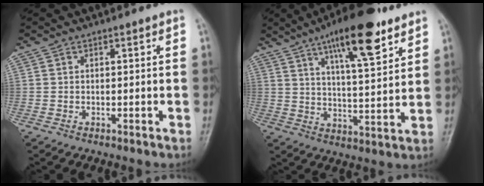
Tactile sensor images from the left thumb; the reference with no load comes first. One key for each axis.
{"total": 15.6, "fx": 9.3, "fy": 4.4, "fz": 11.7, "tx": -0.163, "ty": -0.040, "tz": 0.147}